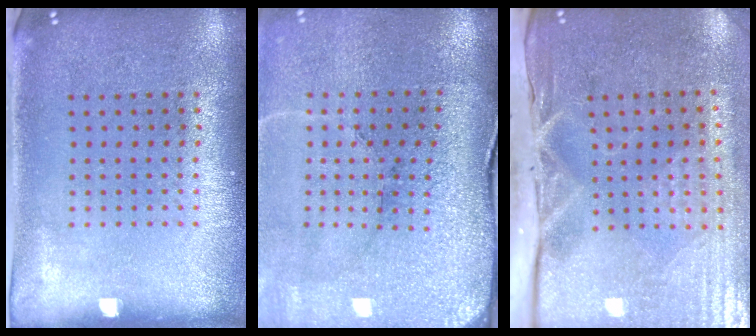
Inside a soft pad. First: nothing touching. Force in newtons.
{"total": 3.7, "press": 3.6, "slide": 0.7}
{"total": 5.0, "press": 4.2, "slide": 2.7}